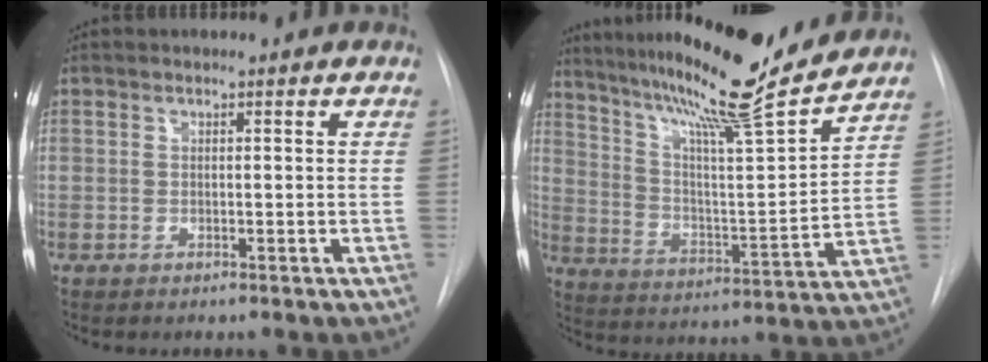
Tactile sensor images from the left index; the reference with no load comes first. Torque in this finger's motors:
{"motor_torque": [1.05, -1.09, 0.42, 0.17]}